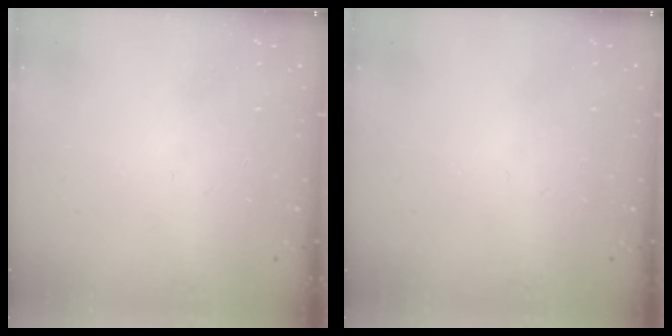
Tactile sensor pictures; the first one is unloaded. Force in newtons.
{"total": 0.0}